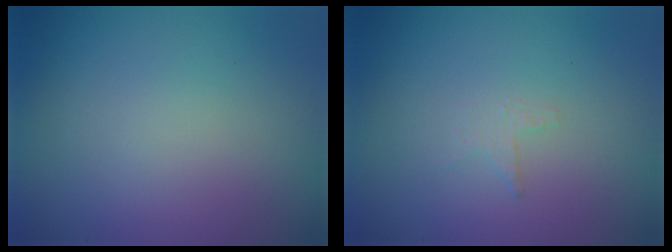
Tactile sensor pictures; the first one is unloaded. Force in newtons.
{"total": 0.9, "press": 0.8, "slide": 0.3}